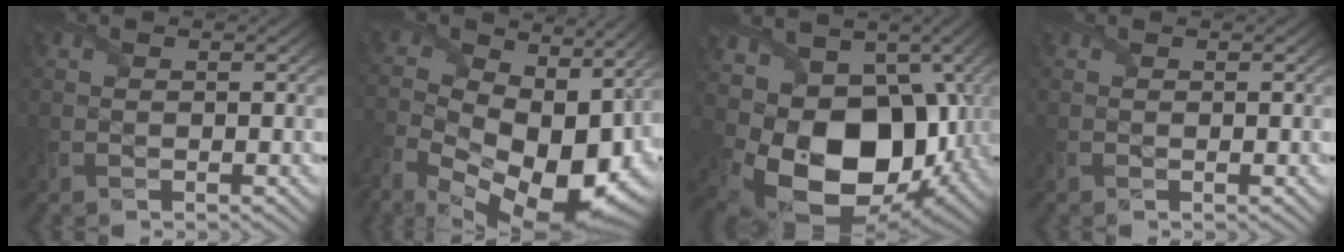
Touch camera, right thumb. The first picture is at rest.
{"total": 16.8, "force": [-3.7, 10.5, 12.5], "torque": [-0.249, -0.035, -0.045]}
{"total": 15.6, "force": [-0.5, 11.6, 10.4], "torque": [-0.190, -0.055, 0.017]}
{"total": 0.0}